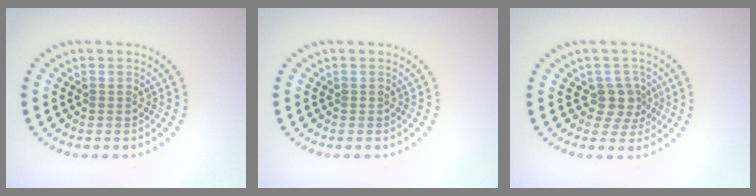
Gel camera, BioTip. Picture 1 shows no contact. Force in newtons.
{"total": 0.0}
{"total": 2.5, "press": 2.0, "slide": 1.4}